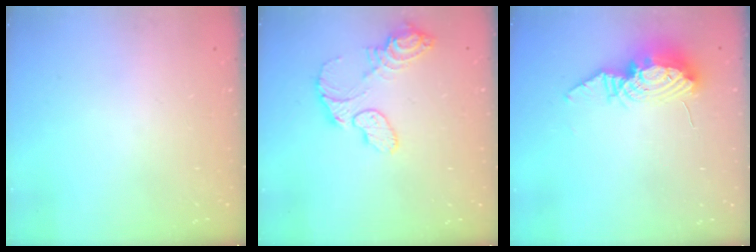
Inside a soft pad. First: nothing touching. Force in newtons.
{"total": 11.6, "press": 11.5, "slide": 0.8}
{"total": 11.1, "press": 11.0, "slide": 1.0}